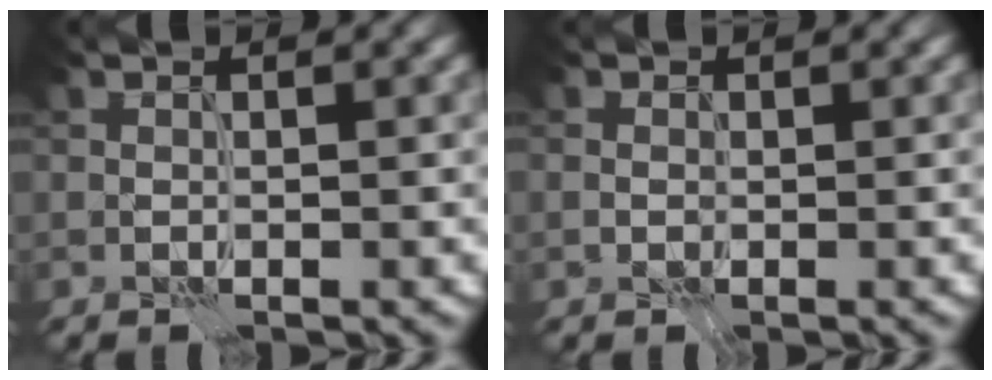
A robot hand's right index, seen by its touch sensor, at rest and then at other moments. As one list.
[{"total": 0.7, "force": [-0.1, 0.6, 0.2], "torque": [-0.003, -0.001, 0.003]}]